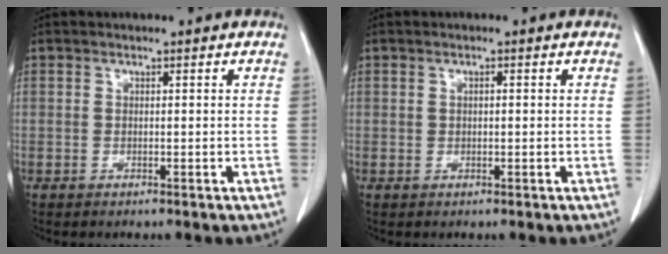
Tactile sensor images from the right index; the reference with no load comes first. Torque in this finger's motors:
{"motor_torque": [-0.01, -0.01, 0.07, 0.00]}